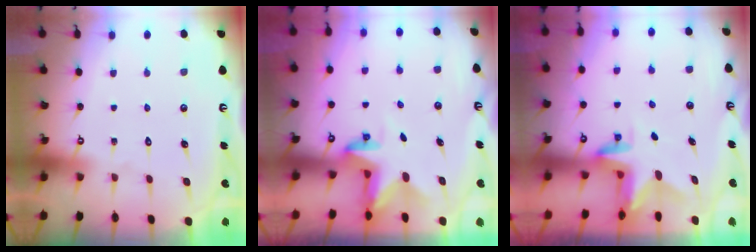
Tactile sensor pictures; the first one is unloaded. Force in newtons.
{"total": 2.8, "press": 2.8, "slide": 0.2}
{"total": 2.9, "press": 2.9, "slide": 0.3}